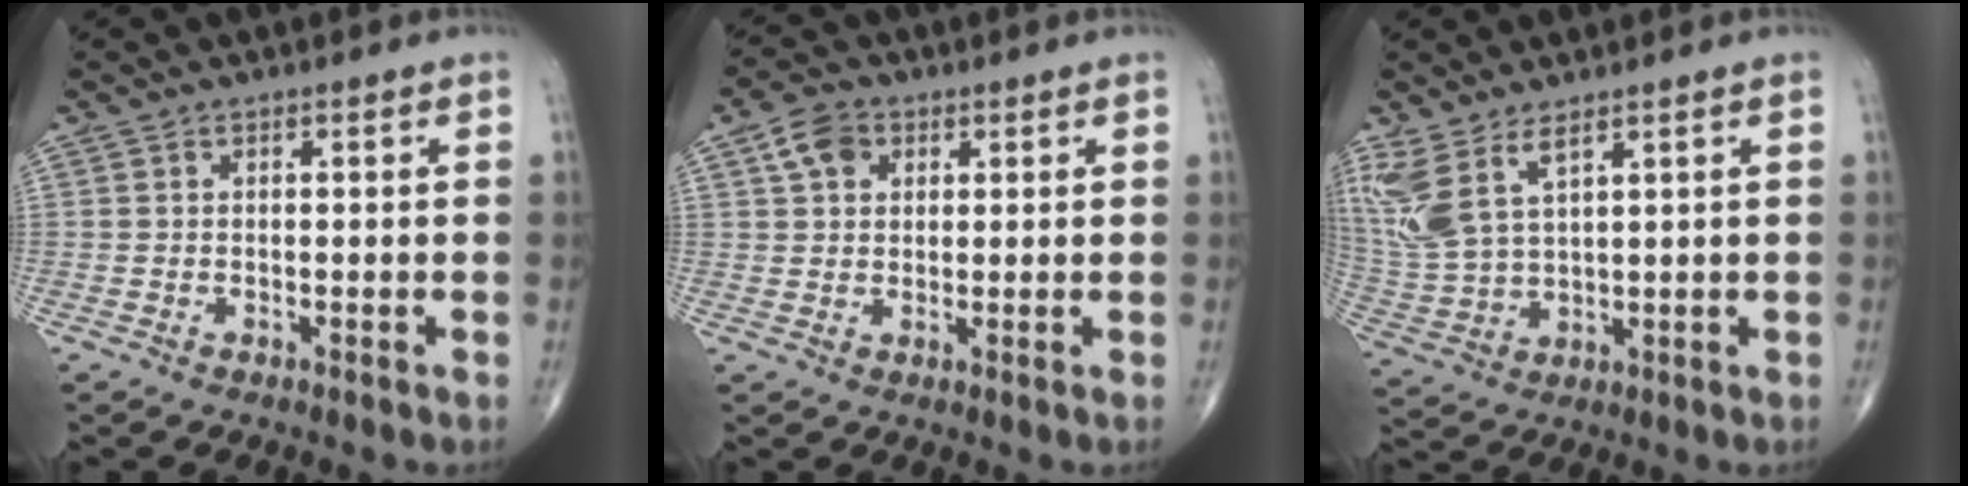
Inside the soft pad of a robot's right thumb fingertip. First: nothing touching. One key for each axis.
{"total": 5.4, "fx": 2.1, "fy": 4.0, "fz": 2.9, "tx": -0.039, "ty": 0.002, "tz": 0.035}
{"total": 10.3, "fx": 5.9, "fy": 3.9, "fz": 7.5, "tx": -0.180, "ty": -0.021, "tz": 0.137}